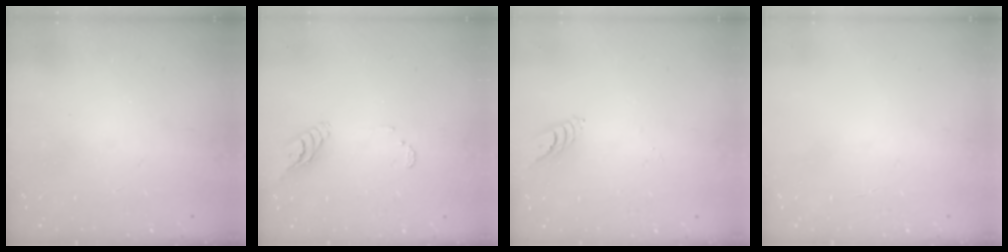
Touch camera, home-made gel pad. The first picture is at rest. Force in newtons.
{"total": 8.3, "press": 8.3, "slide": 0.7}
{"total": 5.5, "press": 5.5, "slide": 0.5}
{"total": 0.9, "press": 0.9, "slide": 0.1}